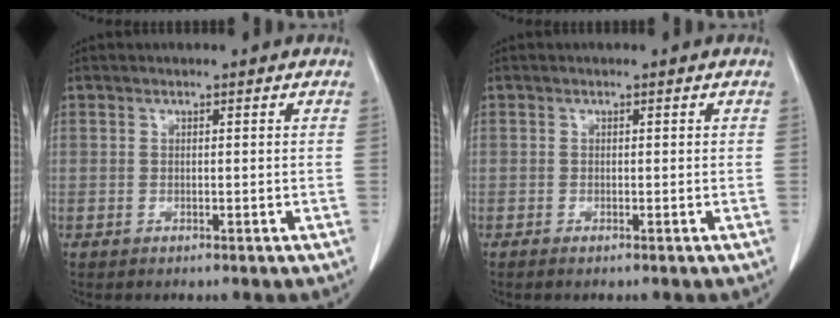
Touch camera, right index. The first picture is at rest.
{"total": 0.5, "force": [-0.4, 0.0, 0.4], "torque": [-0.007, -0.002, -0.007]}